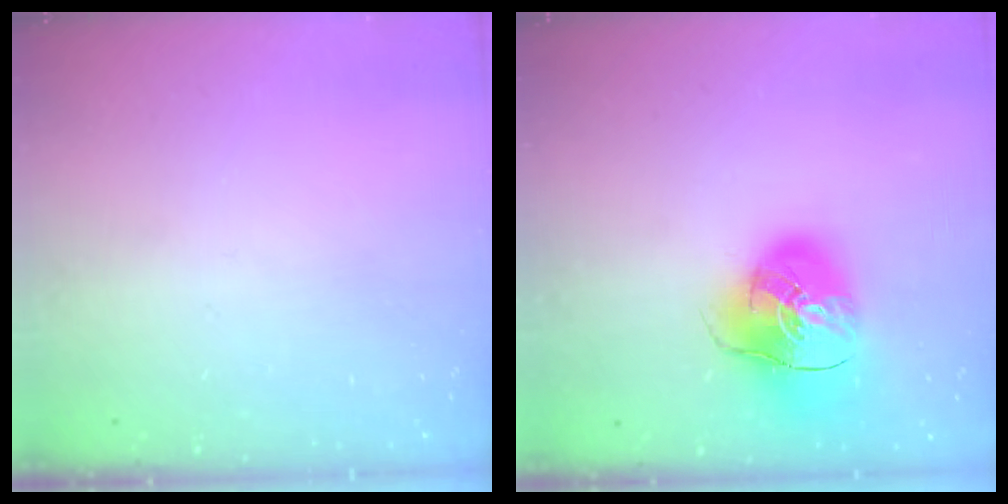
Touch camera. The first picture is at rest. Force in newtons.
{"total": 16.2, "press": 16.0, "slide": 2.6}